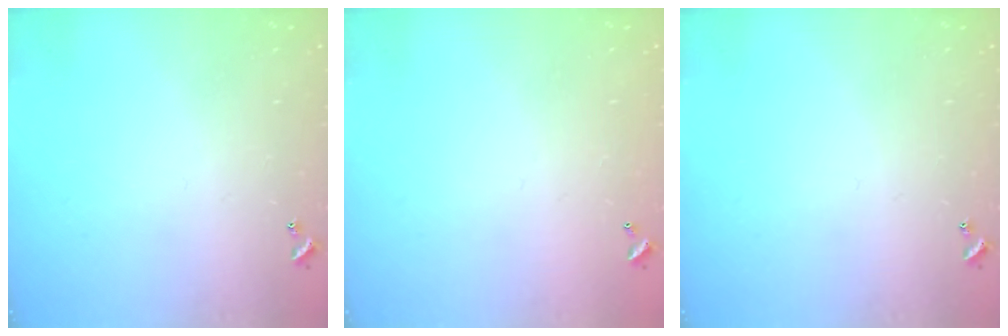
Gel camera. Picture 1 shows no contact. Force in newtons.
{"total": 2.8, "press": 2.8, "slide": 0.1}
{"total": 0.0}